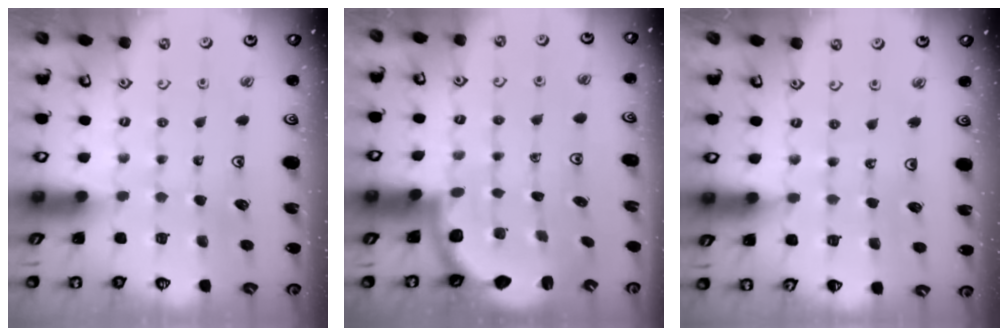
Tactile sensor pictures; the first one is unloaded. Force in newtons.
{"total": 3.5, "press": 2.8, "slide": 2.0}
{"total": 2.6, "press": 2.6, "slide": 0.3}